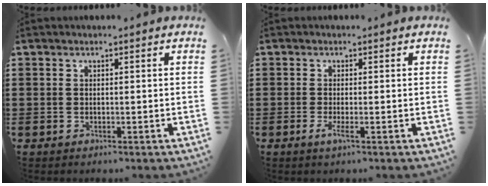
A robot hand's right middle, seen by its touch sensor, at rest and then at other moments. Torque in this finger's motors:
{"motor_torque": [1.18, 0.50, 0.21, 0.05]}